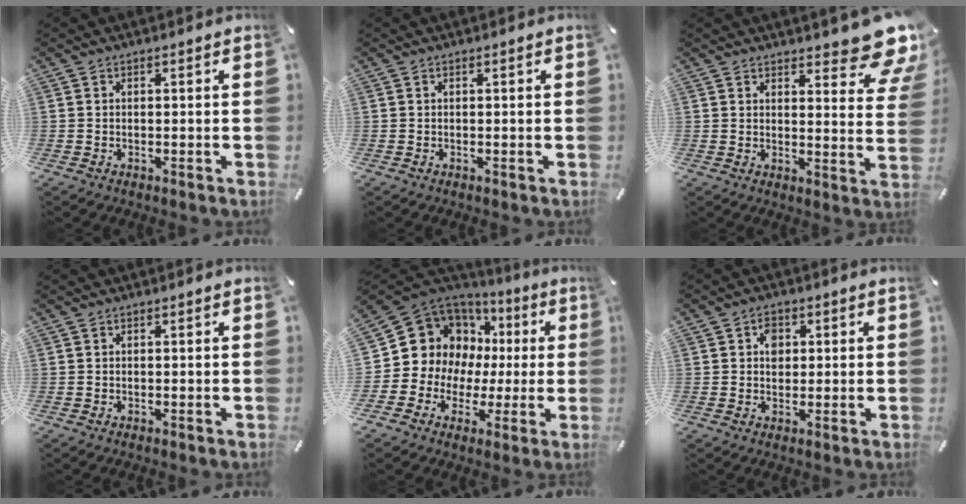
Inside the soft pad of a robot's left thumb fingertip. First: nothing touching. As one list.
[{"total": 0.0}, {"total": 10.7, "force": [8.2, 3.7, 5.8], "torque": [-0.057, -0.073, 0.144]}, {"total": 0.0}, {"total": 12.8, "force": [3.0, 12.0, 3.2], "torque": [-0.075, -0.051, 0.074]}, {"total": 3.9, "force": [0.6, 3.2, 2.1], "torque": [-0.023, -0.004, 0.006]}]